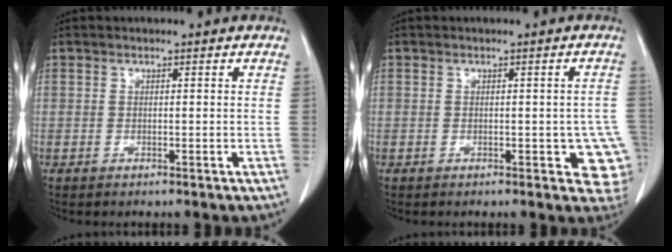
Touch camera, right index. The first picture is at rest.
{"total": 5.3, "force": [-1.7, 2.4, 4.4], "torque": [-0.025, 0.008, -0.021]}